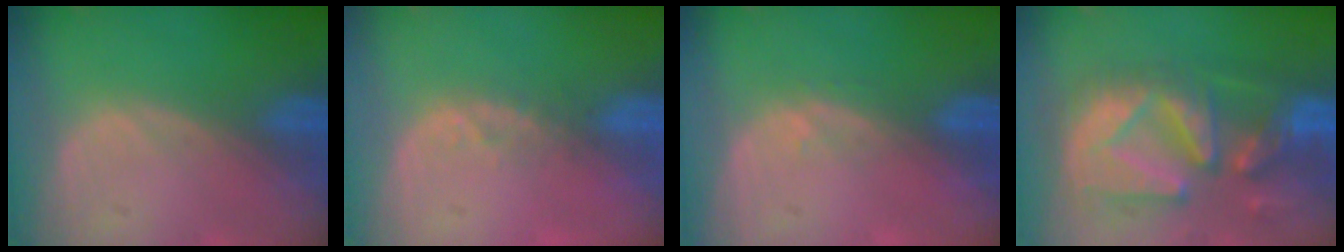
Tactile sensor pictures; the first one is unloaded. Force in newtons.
{"total": 2.1, "press": 1.8, "slide": 1.1}
{"total": 1.0, "press": 0.7, "slide": 0.7}
{"total": 12.7, "press": 11.2, "slide": 6.0}